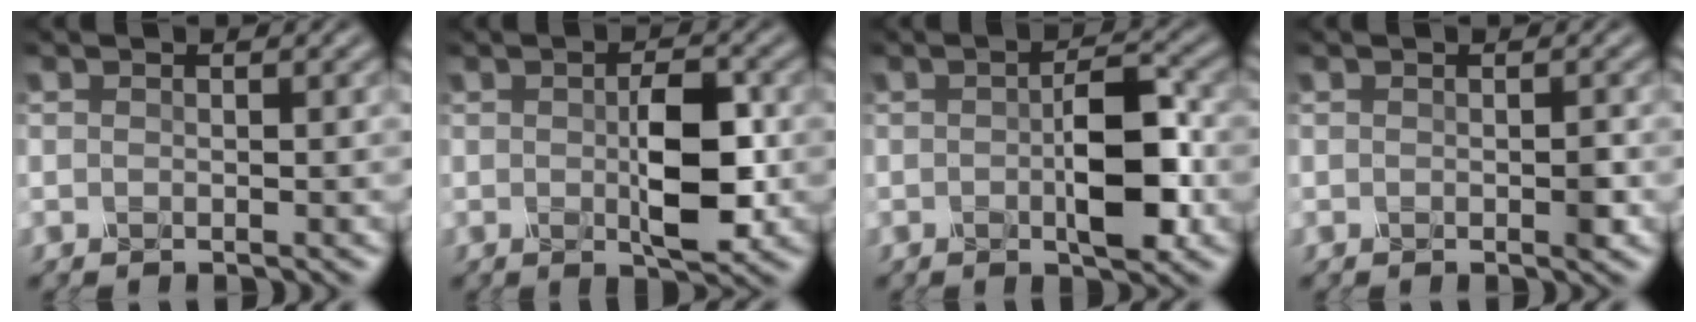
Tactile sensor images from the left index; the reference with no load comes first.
{"total": 4.6, "force": [-0.4, 1.3, 4.4], "torque": [-0.082, 0.002, -0.003]}
{"total": 5.1, "force": [-1.0, 1.3, 4.8], "torque": [-0.086, 0.007, -0.015]}
{"total": 1.2, "force": [-0.5, 0.3, 1.0], "torque": [-0.018, 0.004, -0.007]}